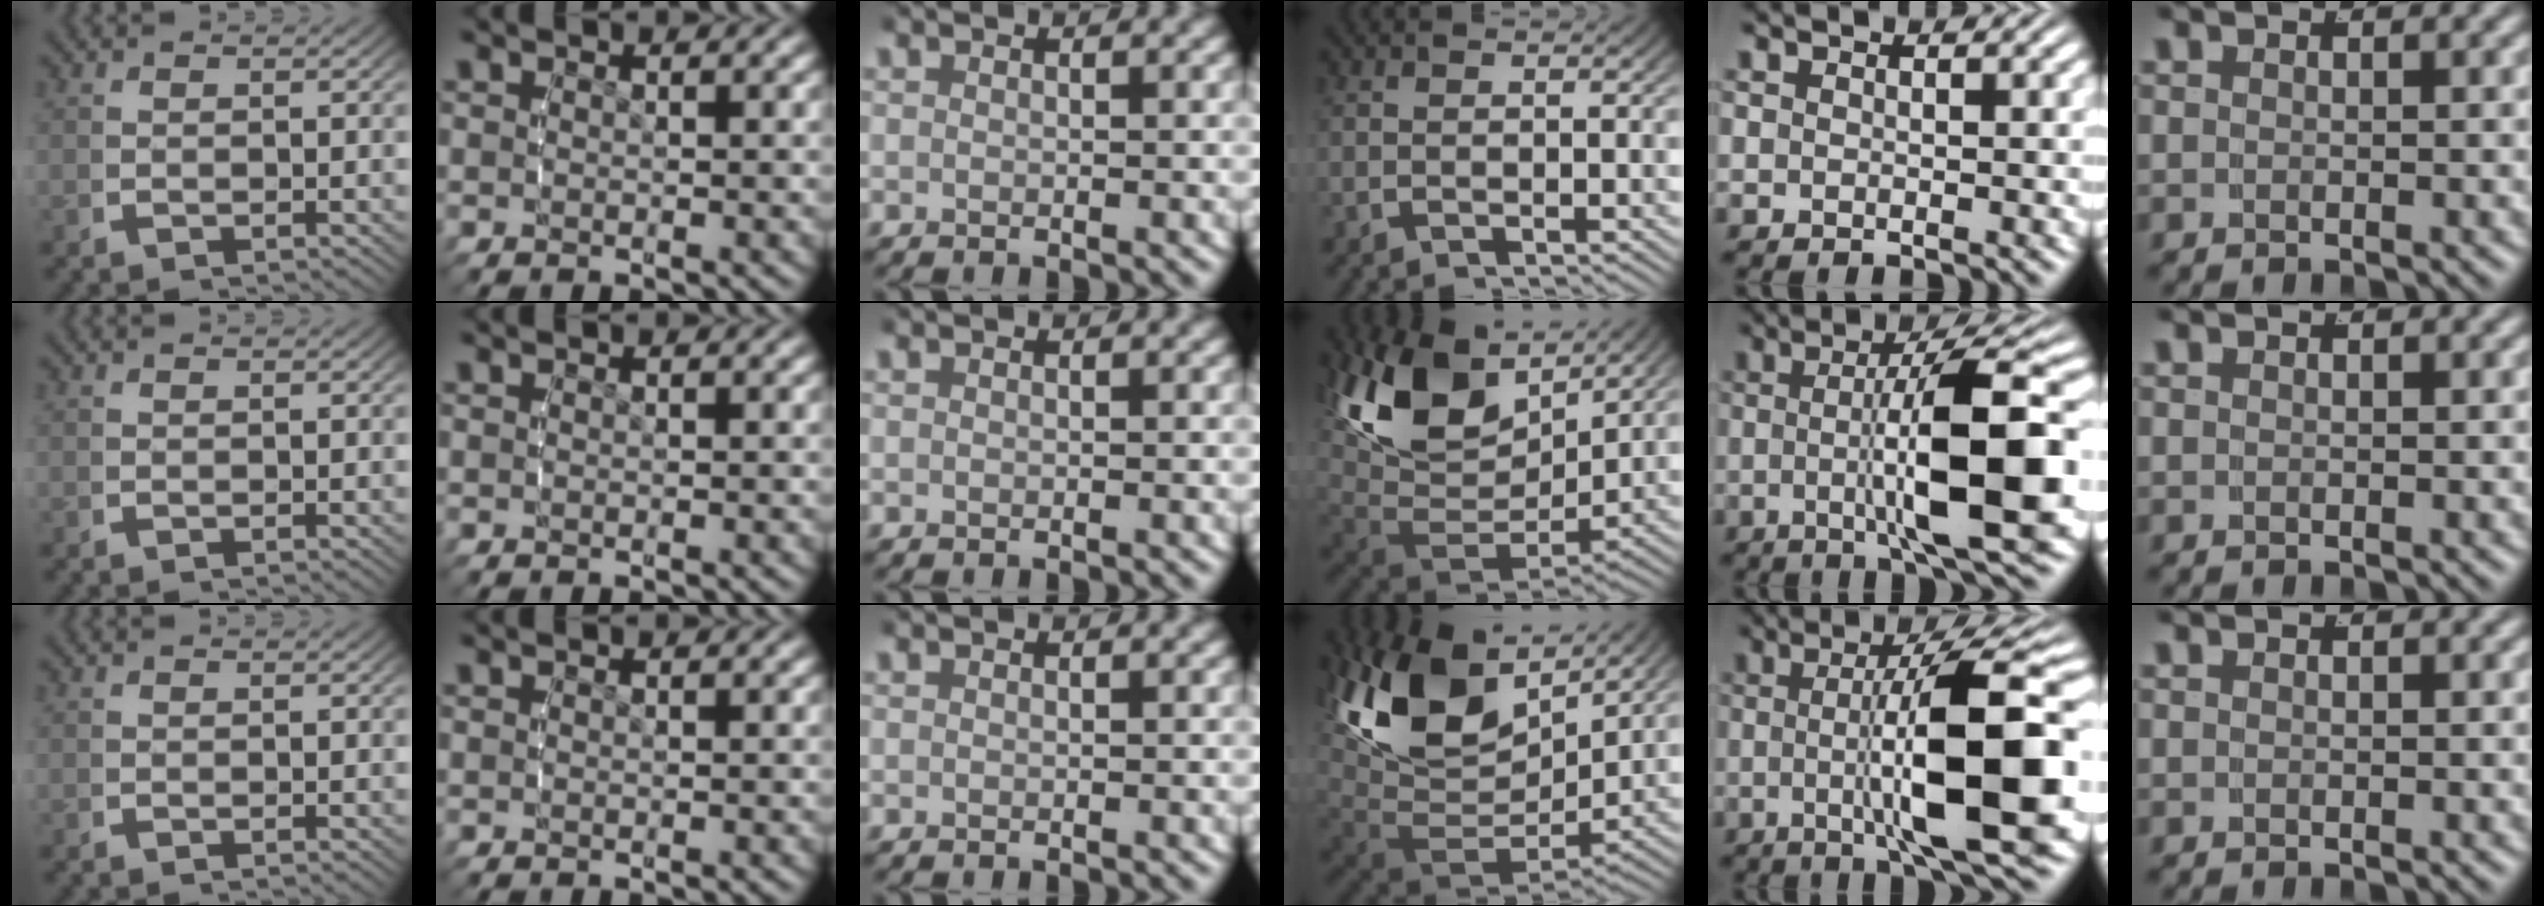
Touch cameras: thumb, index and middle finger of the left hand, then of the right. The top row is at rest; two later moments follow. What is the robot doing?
{"motion": "lift_and_place", "object": "bottle cap"}